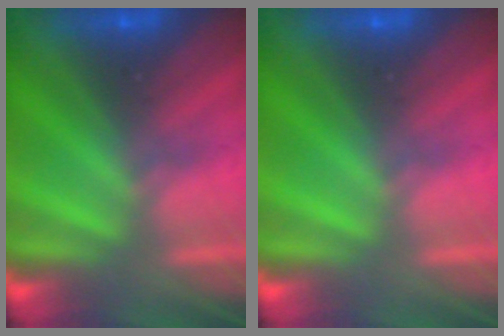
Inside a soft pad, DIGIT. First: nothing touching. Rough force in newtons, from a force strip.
{"total": 0.0}